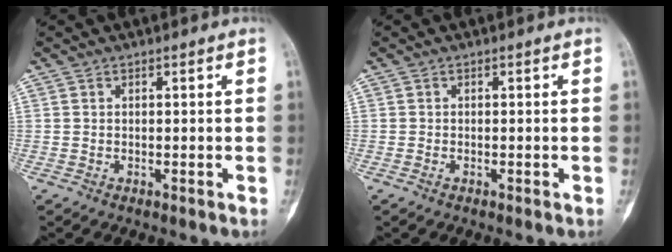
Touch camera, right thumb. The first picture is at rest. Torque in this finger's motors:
{"motor_torque": [-0.91, -0.21, 0.13, 0.07, 0.03]}